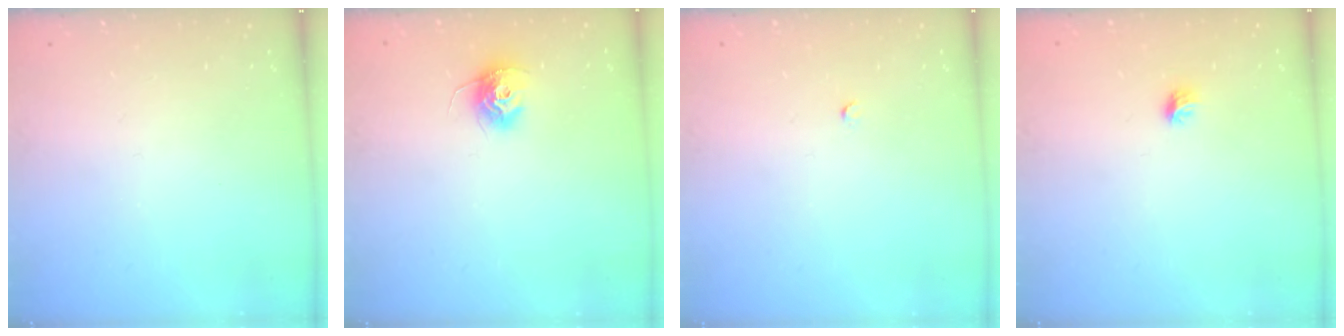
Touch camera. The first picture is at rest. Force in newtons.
{"total": 10.3, "press": 10.3, "slide": 0.4}
{"total": 2.0, "press": 2.0, "slide": 0.3}
{"total": 4.2, "press": 4.1, "slide": 1.0}